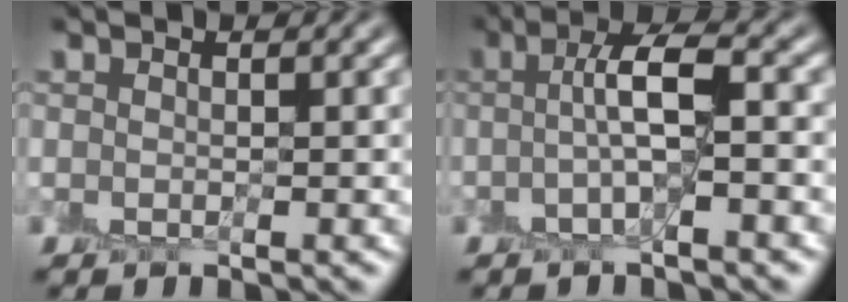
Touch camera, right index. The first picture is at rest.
{"total": 3.7, "force": [-0.3, 0.6, 3.6], "torque": [-0.070, 0.019, -0.014]}